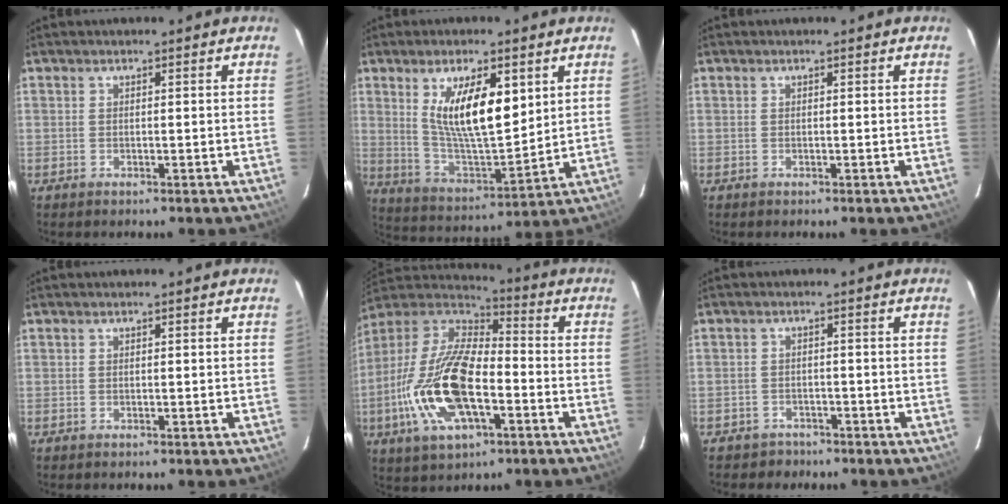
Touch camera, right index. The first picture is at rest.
{"total": 14.5, "force": [5.3, 4.9, 12.6], "torque": [-0.219, -0.006, 0.107]}
{"total": 0.0}
{"total": 0.0}
{"total": 21.1, "force": [-6.2, 9.2, 17.9], "torque": [-0.377, -0.018, -0.118]}
{"total": 4.0, "force": [-2.9, 2.7, 0.1], "torque": [-0.015, 0.013, -0.047]}